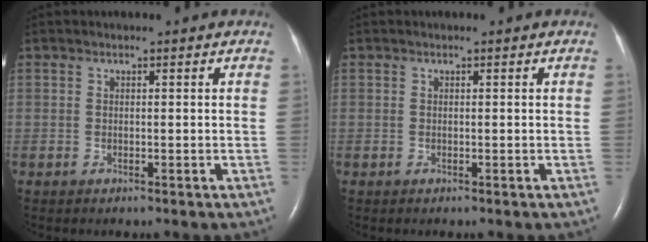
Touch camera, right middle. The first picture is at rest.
{"total": 0.0}